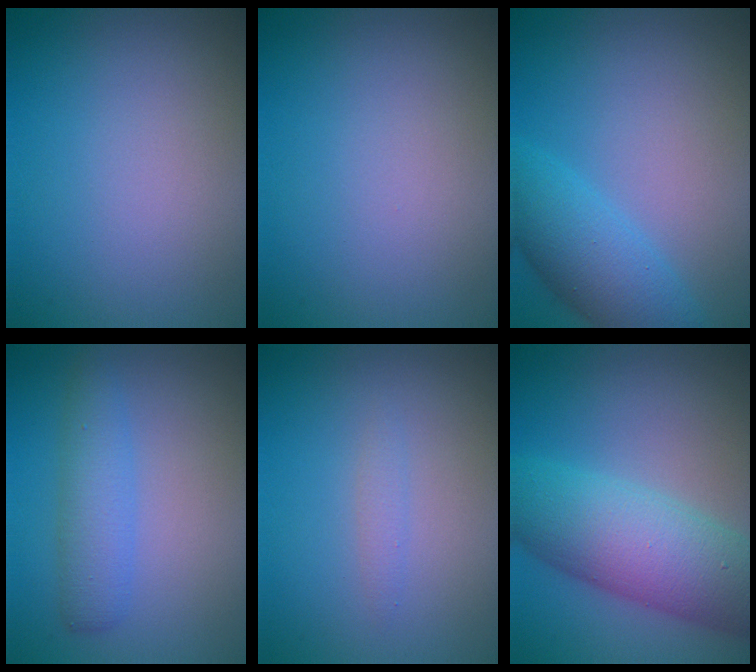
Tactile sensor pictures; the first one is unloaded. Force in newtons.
{"total": 0.0}
{"total": 5.0, "press": 5.0, "slide": 0.2}
{"total": 2.9, "press": 2.9, "slide": 0.1}
{"total": 0.8, "press": 0.8, "slide": 0.0}
{"total": 9.0, "press": 9.0, "slide": 0.2}